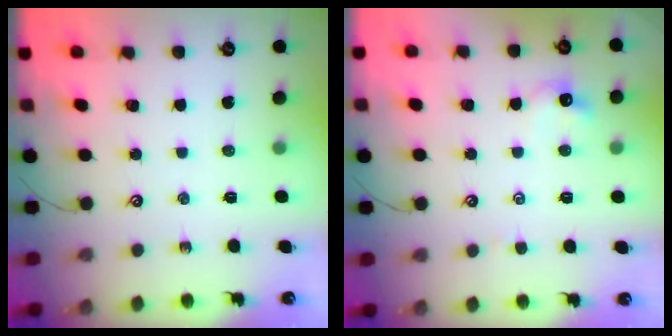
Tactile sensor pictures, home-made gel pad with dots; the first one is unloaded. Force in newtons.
{"total": 2.4, "press": 2.4, "slide": 0.4}